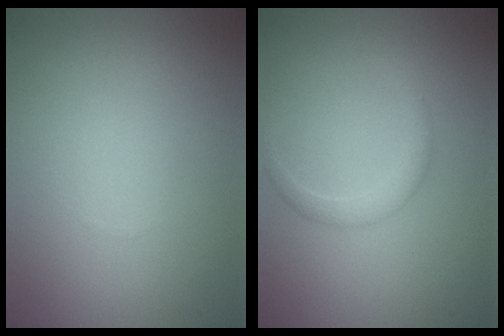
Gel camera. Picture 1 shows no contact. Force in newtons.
{"total": 1.4, "press": 1.4, "slide": 0.0}